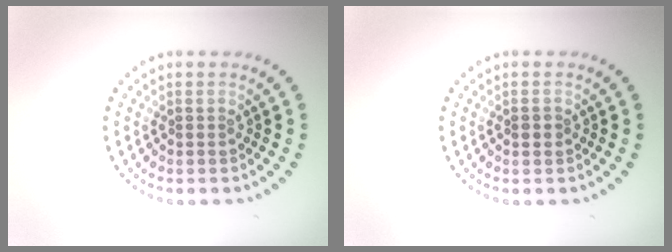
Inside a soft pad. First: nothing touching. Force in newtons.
{"total": 1.2, "press": 1.2, "slide": 0.2}